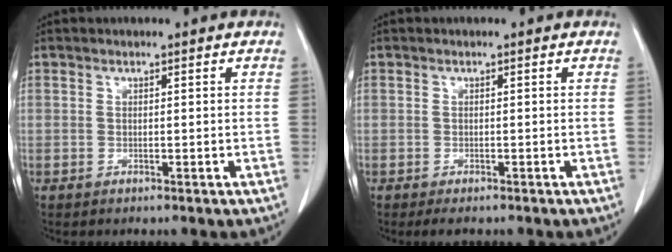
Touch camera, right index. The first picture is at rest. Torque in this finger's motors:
{"motor_torque": [-0.51, -0.04, -0.19, -0.09]}